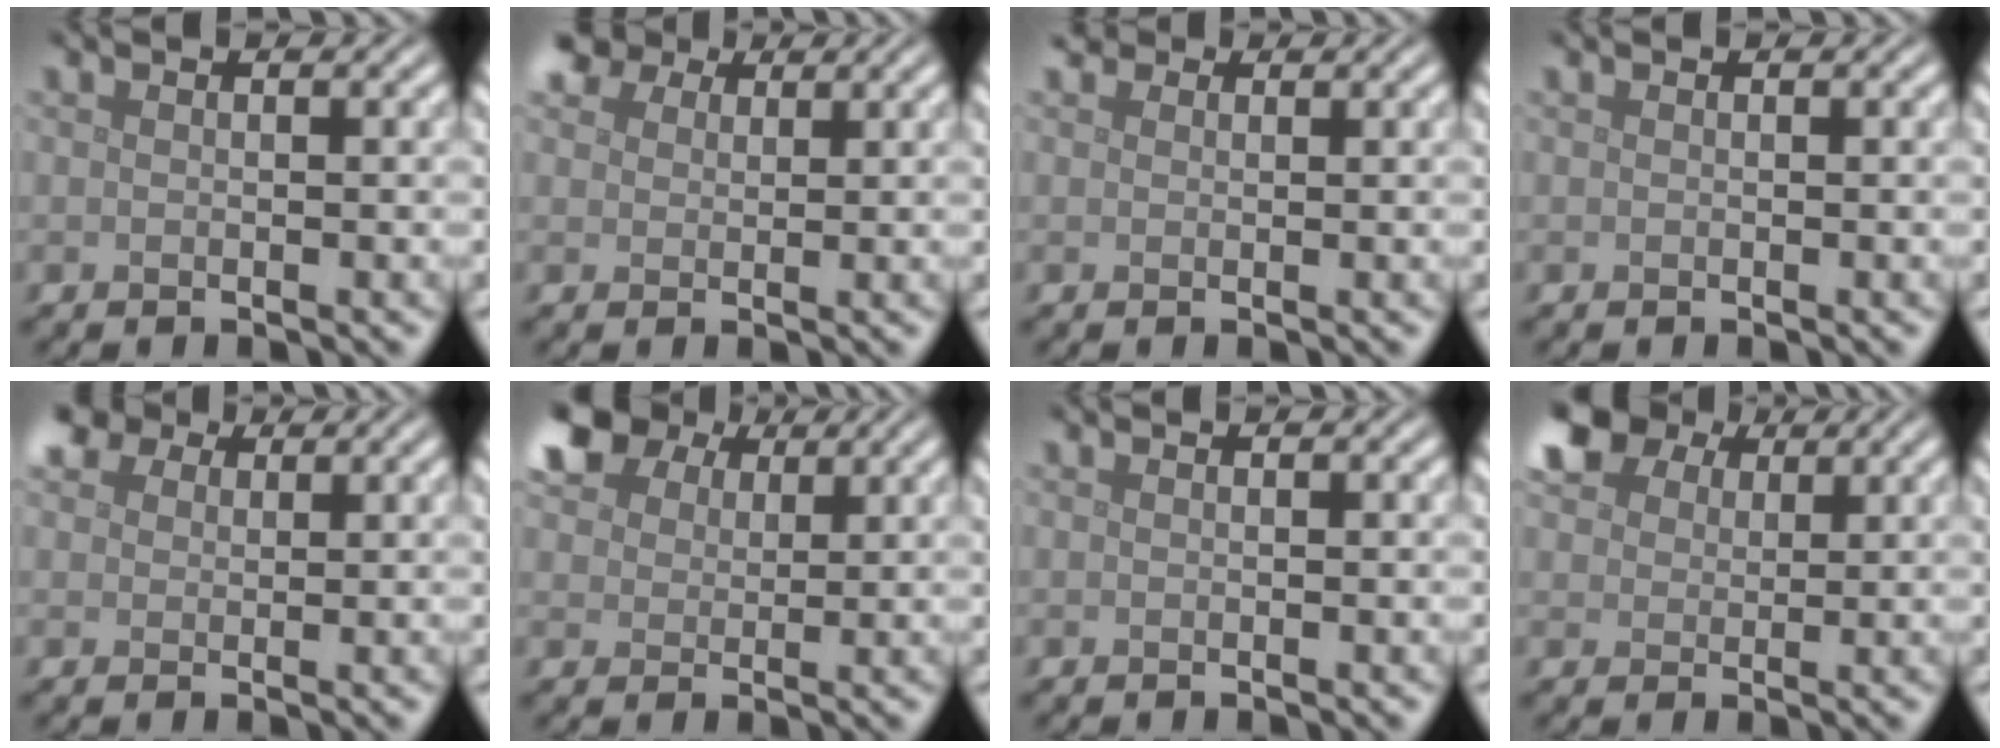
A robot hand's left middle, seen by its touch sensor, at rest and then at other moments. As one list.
[{"total": 5.1, "force": [3.7, 2.8, 2.1], "torque": [-0.052, 0.003, 0.059]}, {"total": 1.1, "force": [0.8, 0.6, 0.3], "torque": [-0.005, -0.003, 0.008]}, {"total": 0.0}, {"total": 4.7, "force": [3.2, 2.7, 2.0], "torque": [-0.047, 0.007, 0.048]}, {"total": 7.0, "force": [4.5, 4.2, 3.3], "torque": [-0.091, 0.022, 0.070]}, {"total": 0.0}, {"total": 6.3, "force": [4.0, 3.9, 3.0], "torque": [-0.080, 0.019, 0.060]}]